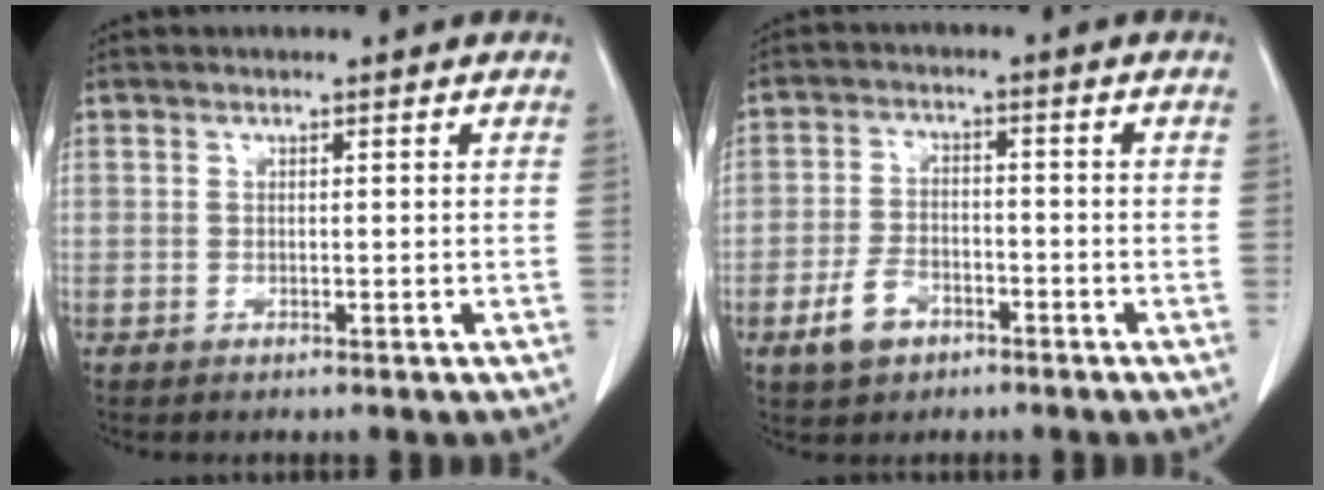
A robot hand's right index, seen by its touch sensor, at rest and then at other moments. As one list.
[{"total": 5.6, "force": [-3.1, 3.4, 3.1], "torque": [-0.068, 0.005, -0.053]}]